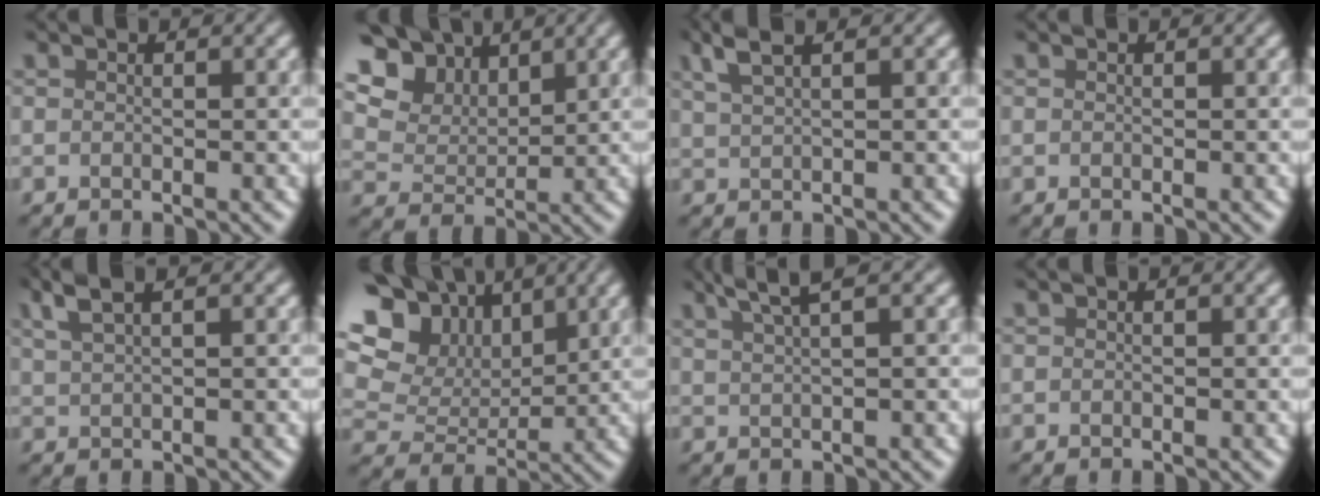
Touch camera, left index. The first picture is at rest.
{"total": 9.6, "force": [6.5, 5.7, 4.3], "torque": [-0.110, 0.011, 0.112]}
{"total": 2.7, "force": [2.0, 0.5, 1.8], "torque": [-0.028, 0.012, 0.039]}
{"total": 0.0}
{"total": 2.6, "force": [1.9, 0.5, 1.7], "torque": [-0.029, 0.012, 0.039]}
{"total": 14.3, "force": [6.4, 10.4, 7.3], "torque": [-0.173, 0.040, 0.111]}
{"total": 3.1, "force": [2.4, 0.2, 1.9], "torque": [-0.023, 0.012, 0.041]}
{"total": 0.0}